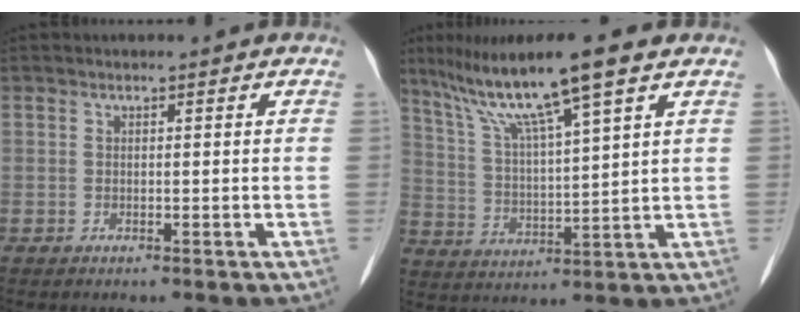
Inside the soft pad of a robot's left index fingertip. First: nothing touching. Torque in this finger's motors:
{"motor_torque": [1.10, -1.04, 0.32, 0.09]}